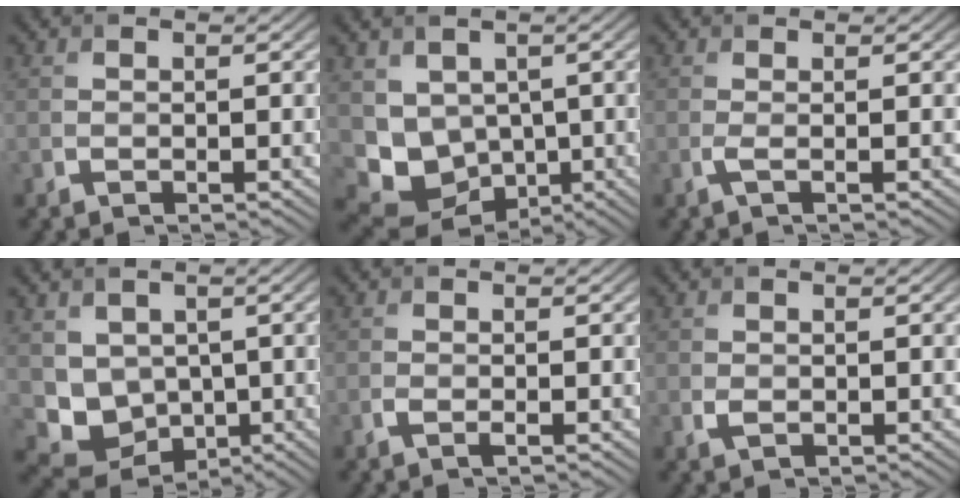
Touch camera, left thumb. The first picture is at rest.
{"total": 7.0, "force": [0.3, 6.0, 3.6], "torque": [-0.085, -0.034, 0.016]}
{"total": 1.2, "force": [0.0, 0.2, 1.2], "torque": [-0.026, 0.001, -0.004]}
{"total": 6.0, "force": [0.6, 5.2, 2.9], "torque": [-0.078, -0.026, 0.016]}
{"total": 0.7, "force": [-0.3, 0.1, 0.7], "torque": [-0.016, -0.003, -0.006]}
{"total": 0.8, "force": [0.1, 0.6, 0.5], "torque": [-0.015, -0.003, 0.004]}